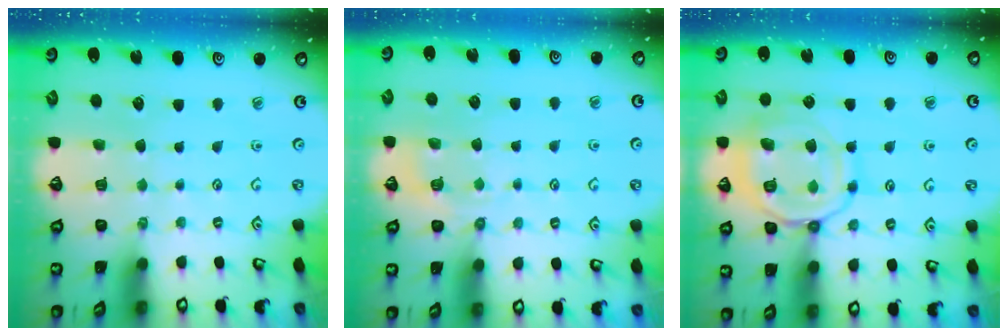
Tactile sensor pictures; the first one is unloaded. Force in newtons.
{"total": 4.4, "press": 4.2, "slide": 1.6}
{"total": 13.4, "press": 13.4, "slide": 1.2}